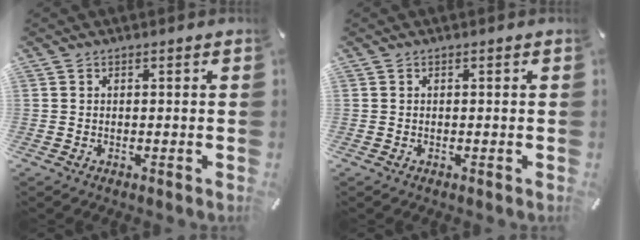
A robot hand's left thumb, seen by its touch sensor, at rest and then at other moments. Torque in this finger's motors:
{"motor_torque": [0.02, 0.02, 0.00, 0.00, 0.00]}